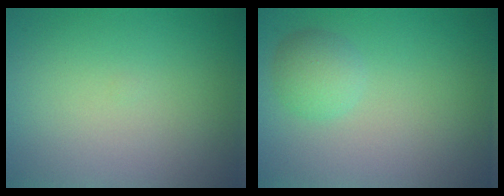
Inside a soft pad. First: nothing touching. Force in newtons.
{"total": 2.2, "press": 2.2, "slide": 0.1}